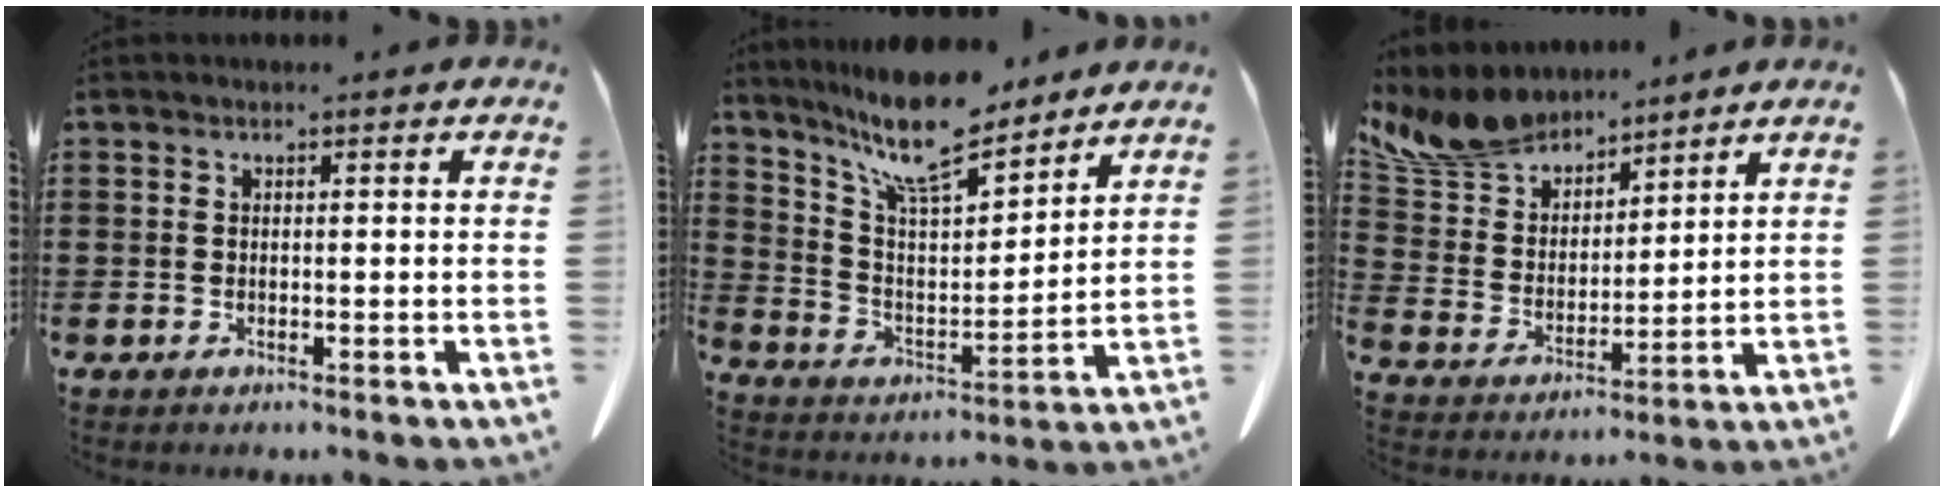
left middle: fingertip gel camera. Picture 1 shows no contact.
{"total": 12.0, "force": [9.6, 2.7, 6.7], "torque": [-0.152, -0.039, 0.172]}
{"total": 10.0, "force": [8.8, 3.9, 2.7], "torque": [-0.096, -0.042, 0.168]}